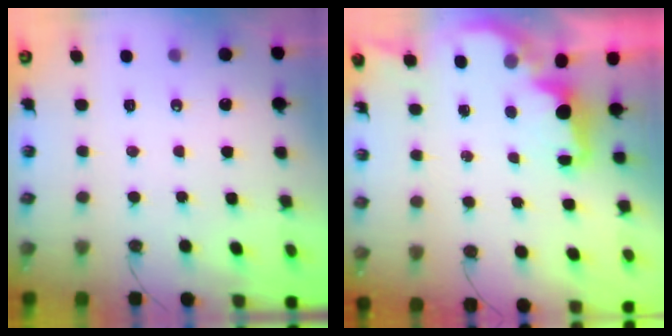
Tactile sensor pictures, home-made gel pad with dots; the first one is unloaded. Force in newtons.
{"total": 1.6, "press": 1.5, "slide": 0.5}